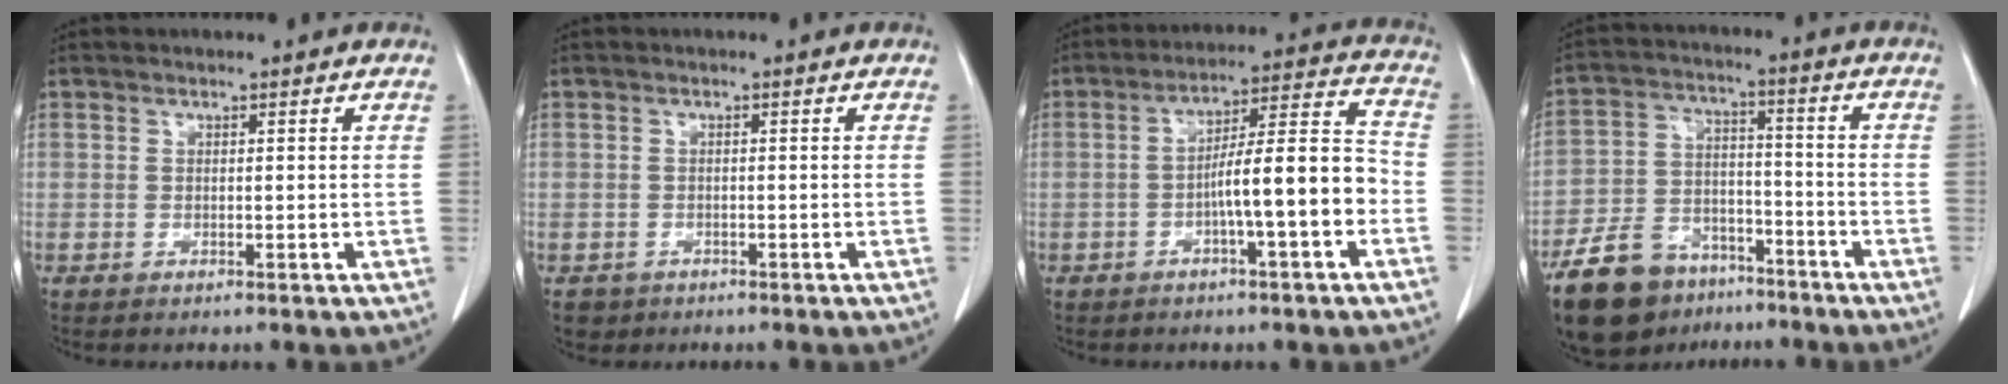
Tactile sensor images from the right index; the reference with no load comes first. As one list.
[{"total": 2.4, "force": [-1.3, 2.0, 0.0], "torque": [-0.004, 0.005, -0.020]}, {"total": 10.9, "force": [-3.2, 0.7, 10.4], "torque": [-0.166, 0.026, -0.050]}, {"total": 13.7, "force": [-9.8, 7.7, 5.5], "torque": [-0.109, 0.015, -0.167]}]